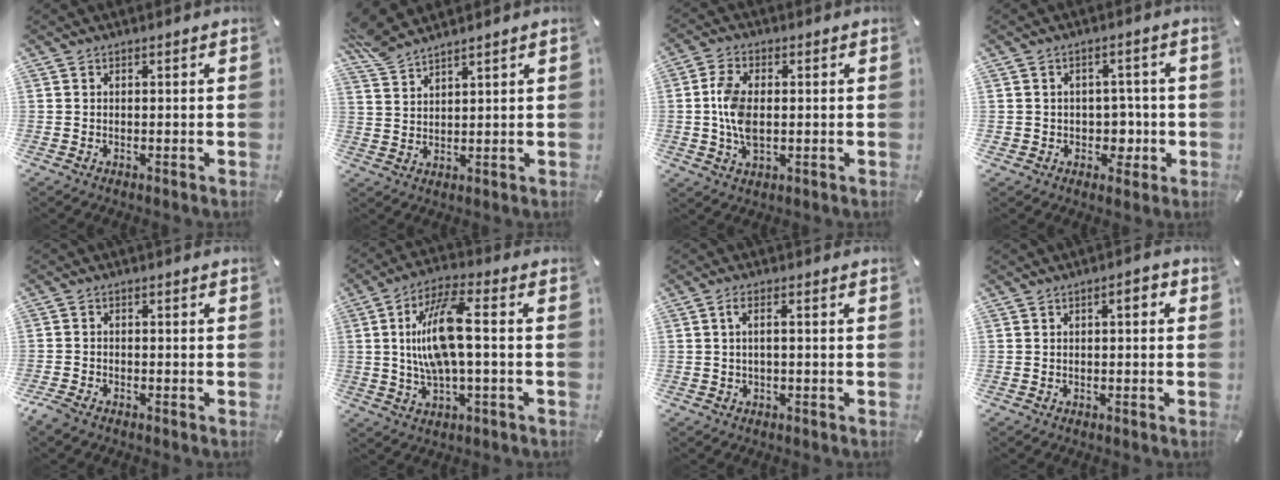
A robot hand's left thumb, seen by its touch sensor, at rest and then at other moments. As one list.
[{"total": 5.9, "force": [5.5, 0.8, 2.2], "torque": [-0.059, -0.021, 0.105]}, {"total": 8.5, "force": [0.1, 4.7, 7.1], "torque": [-0.171, -0.001, -0.005]}, {"total": 5.5, "force": [-0.4, 5.1, 2.2], "torque": [-0.025, 0.005, -0.009]}, {"total": 2.5, "force": [-2.1, 0.9, 1.0], "torque": [-0.030, 0.005, -0.043]}, {"total": 14.1, "force": [0.7, 4.8, 13.2], "torque": [-0.276, -0.002, 0.005]}, {"total": 2.5, "force": [0.0, 0.4, 2.4], "torque": [-0.045, 0.003, -0.001]}, {"total": 2.5, "force": [0.0, 1.0, 2.3], "torque": [-0.038, 0.006, -0.004]}]